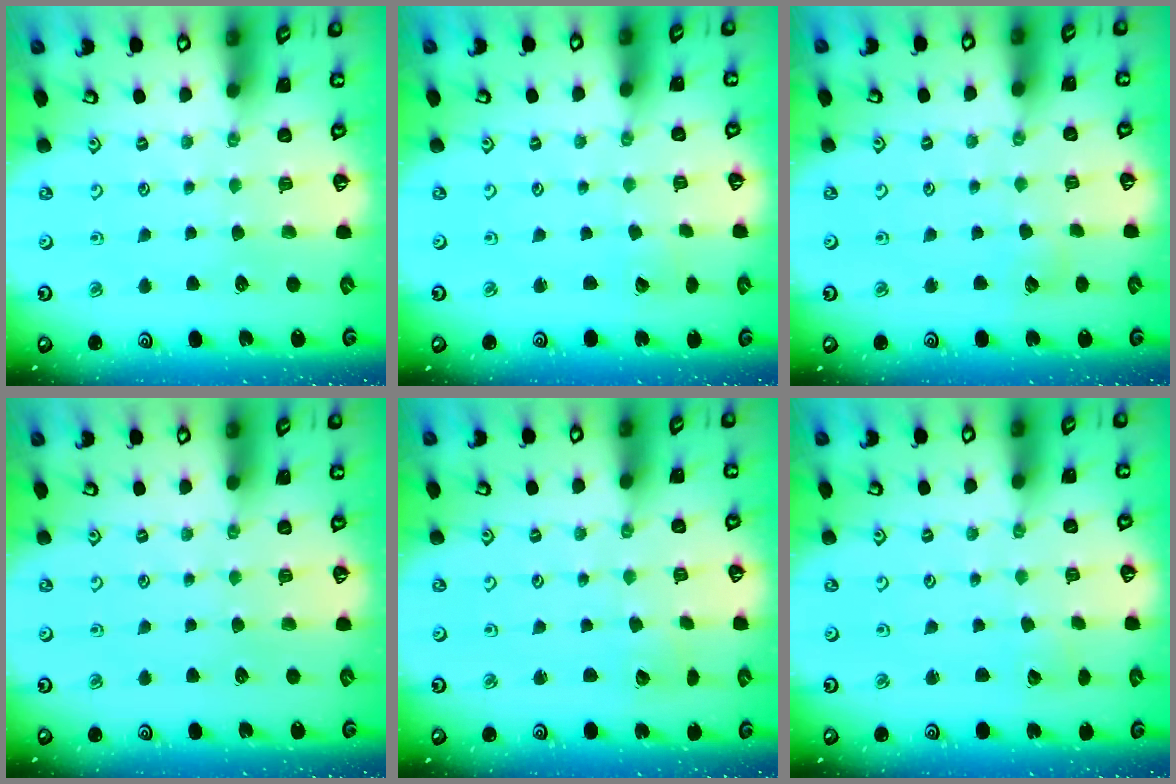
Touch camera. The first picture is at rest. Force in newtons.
{"total": 1.3, "press": 1.3, "slide": 0.1}
{"total": 3.0, "press": 3.0, "slide": 0.3}
{"total": 0.0}
{"total": 2.4, "press": 2.4, "slide": 0.2}
{"total": 1.8, "press": 1.8, "slide": 0.1}